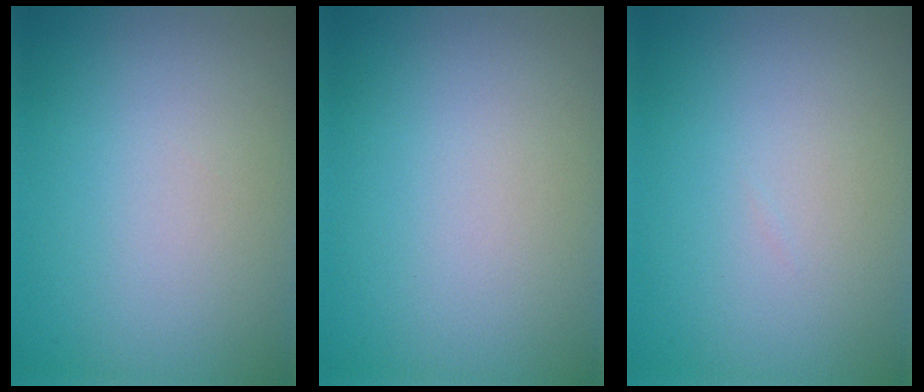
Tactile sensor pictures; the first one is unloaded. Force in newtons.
{"total": 0.0}
{"total": 0.0}